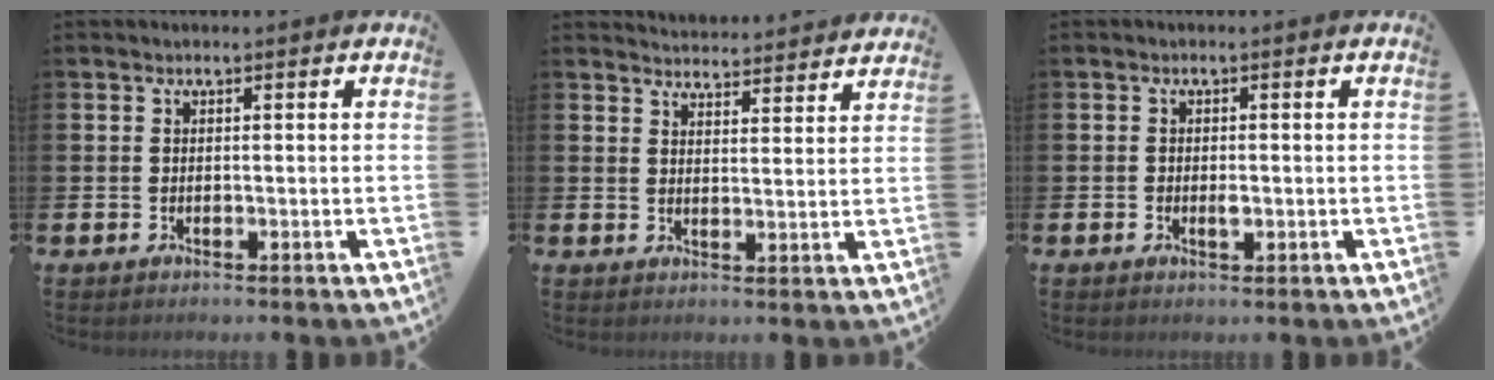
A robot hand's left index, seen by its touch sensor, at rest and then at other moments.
{"total": 4.3, "force": [4.3, 0.4, -0.2], "torque": [-0.007, -0.032, 0.078]}
{"total": 1.2, "force": [-0.2, 0.7, 1.0], "torque": [-0.004, -0.003, -0.008]}